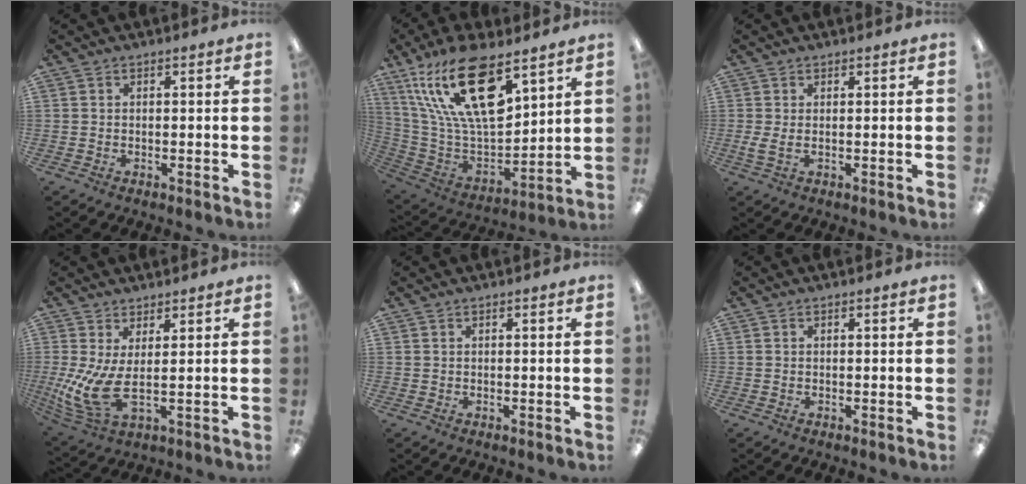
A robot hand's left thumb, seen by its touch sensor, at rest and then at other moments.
{"total": 23.5, "force": [13.9, 9.0, 16.7], "torque": [-0.333, -0.075, 0.237]}
{"total": 3.3, "force": [0.4, 1.0, 3.1], "torque": [-0.055, -0.006, 0.007]}
{"total": 9.8, "force": [0.5, 3.2, 9.3], "torque": [-0.202, -0.034, 0.015]}
{"total": 0.0}
{"total": 0.0}